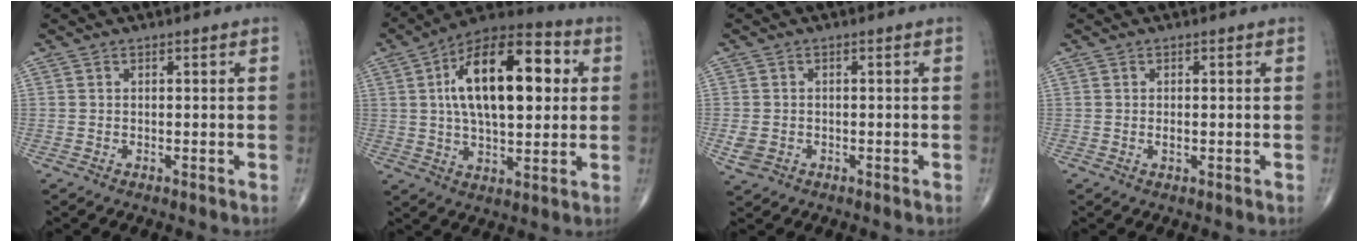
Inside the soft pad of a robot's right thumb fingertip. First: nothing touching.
{"total": 21.2, "force": [4.1, 10.2, 18.2], "torque": [-0.273, 0.017, 0.057]}
{"total": 3.0, "force": [-0.8, 2.3, 1.6], "torque": [-0.038, 0.001, -0.010]}
{"total": 1.0, "force": [-0.1, 0.5, 0.9], "torque": [-0.016, -0.001, -0.002]}